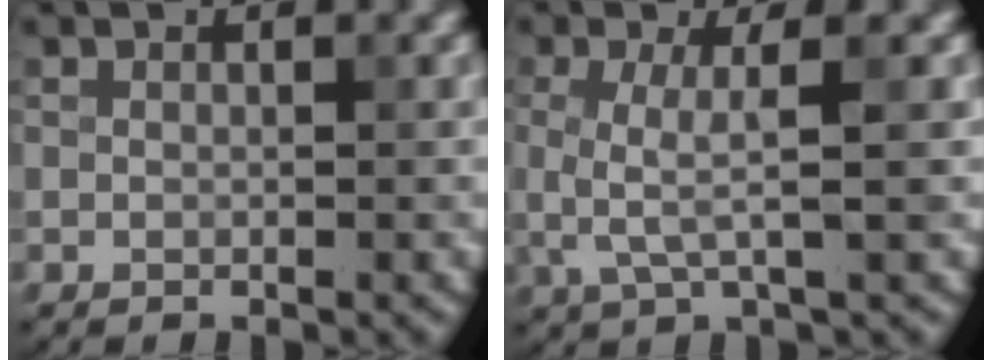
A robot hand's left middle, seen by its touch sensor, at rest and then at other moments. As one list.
[{"total": 3.6, "force": [0.0, 0.8, 3.5], "torque": [-0.076, 0.001, -0.001]}]